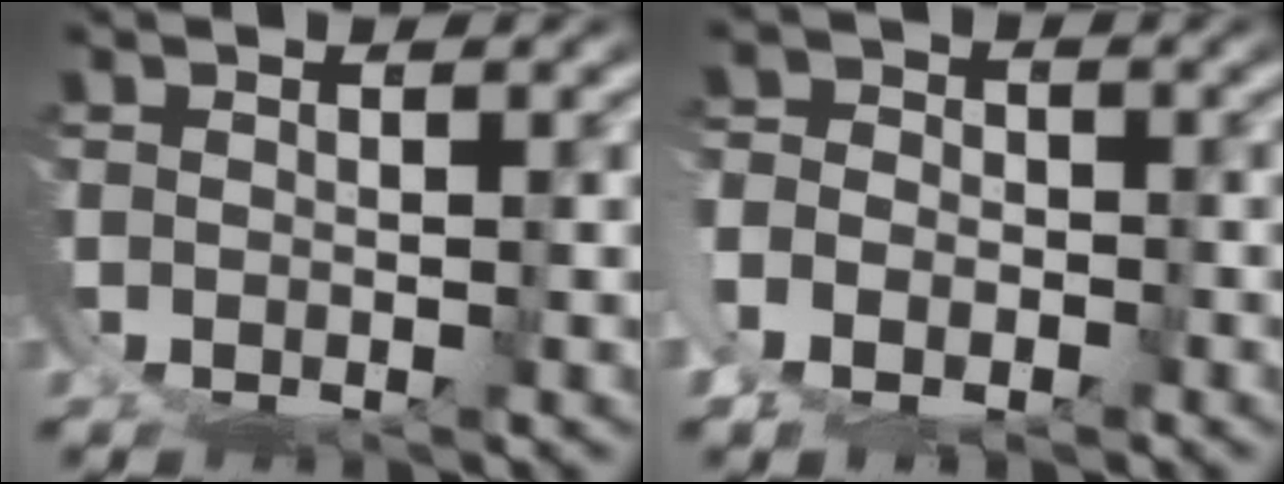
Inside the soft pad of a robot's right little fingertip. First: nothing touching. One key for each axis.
{"total": 2.9, "fx": -1.3, "fy": 1.9, "fz": 1.7, "tx": -0.033, "ty": -0.016, "tz": -0.021}